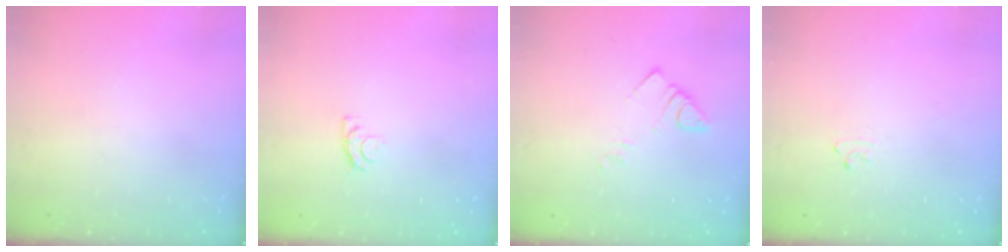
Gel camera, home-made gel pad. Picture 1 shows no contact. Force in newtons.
{"total": 3.4, "press": 3.4, "slide": 0.5}
{"total": 3.7, "press": 3.7, "slide": 0.4}
{"total": 4.6, "press": 4.5, "slide": 0.5}